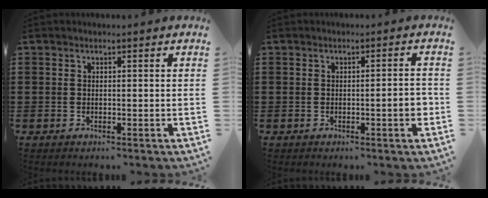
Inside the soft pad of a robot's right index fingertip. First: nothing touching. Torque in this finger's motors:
{"motor_torque": [0.69, 0.26, 0.08, 0.05]}